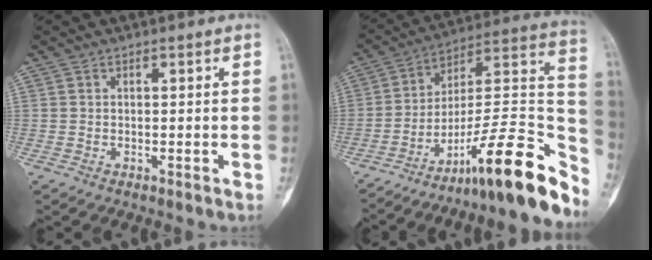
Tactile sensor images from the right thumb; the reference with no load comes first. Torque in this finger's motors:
{"motor_torque": [0.37, 0.14, 0.99, -1.50, 0.05]}